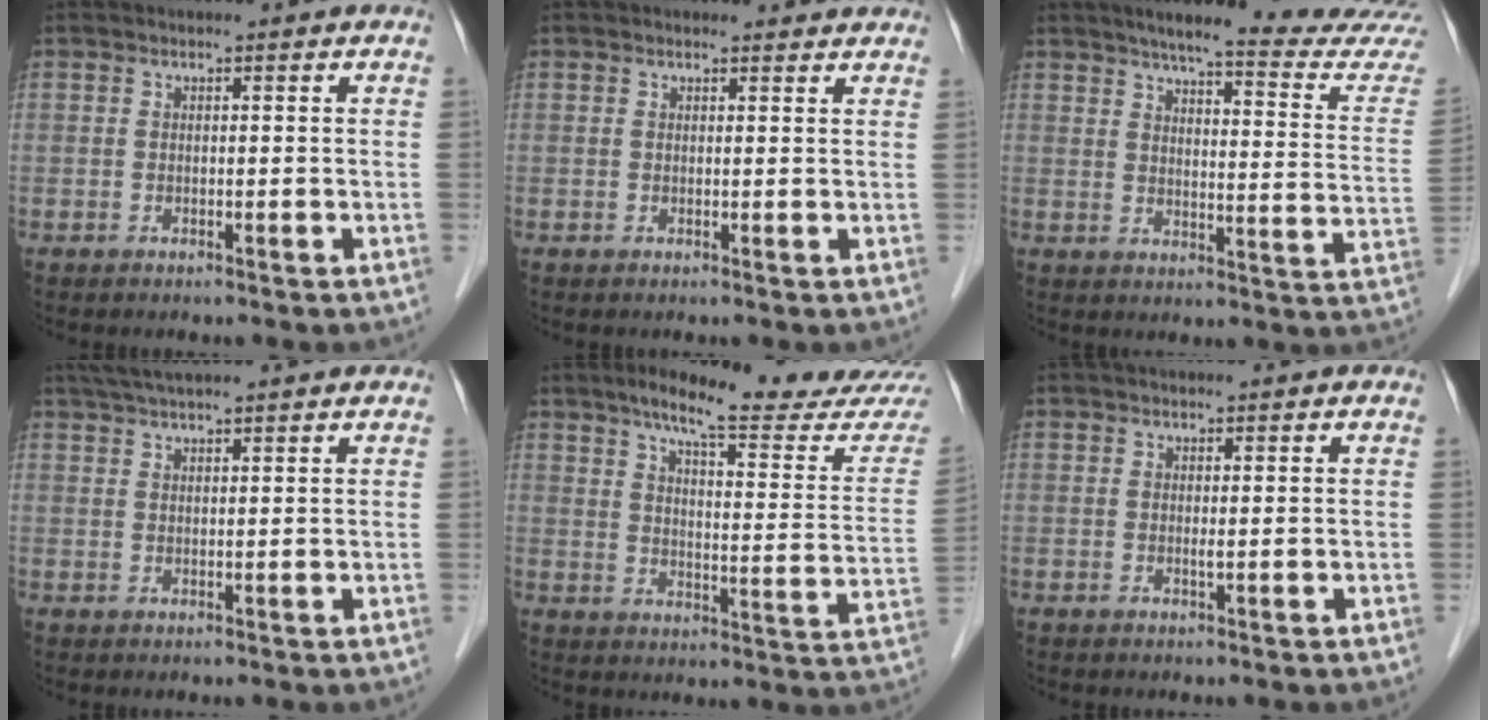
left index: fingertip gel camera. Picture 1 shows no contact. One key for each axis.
{"total": 2.2, "fx": 2.1, "fy": 0.6, "fz": 0.1, "tx": -0.006, "ty": 0.002, "tz": 0.017}
{"total": 21.4, "fx": 19.8, "fy": 0.0, "fz": 8.1, "tx": -0.103, "ty": -0.082, "tz": 0.230}
{"total": 6.6, "fx": 5.6, "fy": -0.1, "fz": 3.4, "tx": -0.057, "ty": 0.040, "tz": 0.093}
{"total": 20.1, "fx": 17.7, "fy": 0.9, "fz": 9.4, "tx": -0.123, "ty": -0.054, "tz": 0.222}
{"total": 0.7, "fx": 0.4, "fy": -0.1, "fz": 0.6, "tx": -0.011, "ty": 0.001, "tz": 0.006}